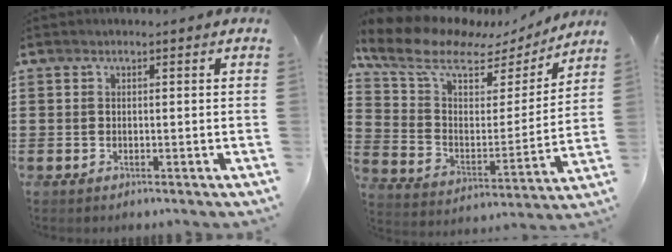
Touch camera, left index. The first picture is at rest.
{"total": 9.8, "force": [7.2, 4.4, 5.0], "torque": [-0.131, -0.035, 0.123]}